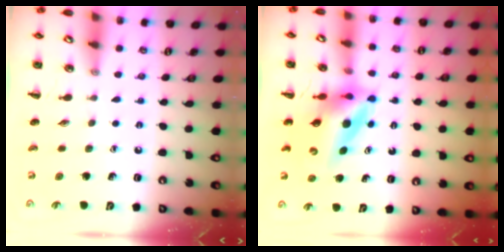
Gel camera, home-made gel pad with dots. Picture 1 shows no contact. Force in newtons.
{"total": 10.6, "press": 10.1, "slide": 3.3}